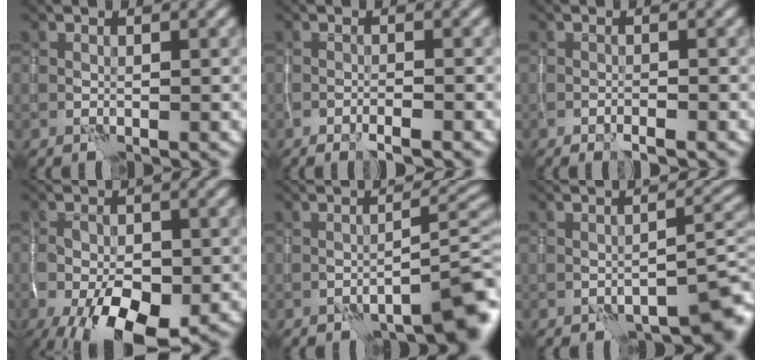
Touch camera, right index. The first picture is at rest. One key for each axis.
{"total": 0.9, "fx": -0.6, "fy": 0.1, "fz": 0.7, "tx": -0.003, "ty": 0.003, "tz": -0.015}
{"total": 0.6, "fx": -0.4, "fy": 0.0, "fz": 0.4, "tx": -0.001, "ty": 0.003, "tz": -0.009}
{"total": 9.3, "fx": -3.9, "fy": 4.5, "fz": 7.1, "tx": -0.123, "ty": -0.019, "tz": -0.062}
{"total": 6.3, "fx": -4.2, "fy": 1.5, "fz": 4.5, "tx": -0.043, "ty": 0.015, "tz": -0.060}
{"total": 5.1, "fx": -3.6, "fy": 1.5, "fz": 3.4, "tx": -0.034, "ty": 0.005, "tz": -0.049}